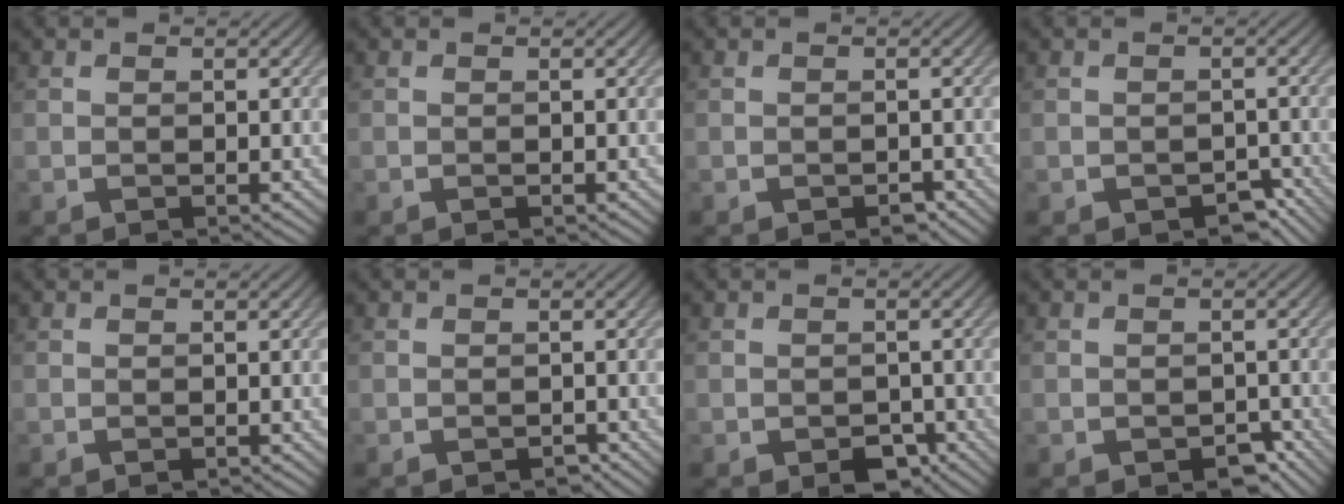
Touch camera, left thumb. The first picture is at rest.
{"total": 0.0}
{"total": 1.2, "force": [-0.7, 0.7, 0.6], "torque": [-0.010, -0.007, -0.012]}
{"total": 3.2, "force": [-2.0, 1.9, 1.6], "torque": [-0.021, -0.009, -0.025]}
{"total": 0.0}
{"total": 0.9, "force": [-0.6, 0.5, 0.4], "torque": [-0.005, -0.006, -0.012]}
{"total": 3.4, "force": [-1.8, 2.3, 1.7], "torque": [-0.025, -0.014, -0.029]}
{"total": 2.9, "force": [-1.6, 1.9, 1.5], "torque": [-0.023, -0.011, -0.022]}